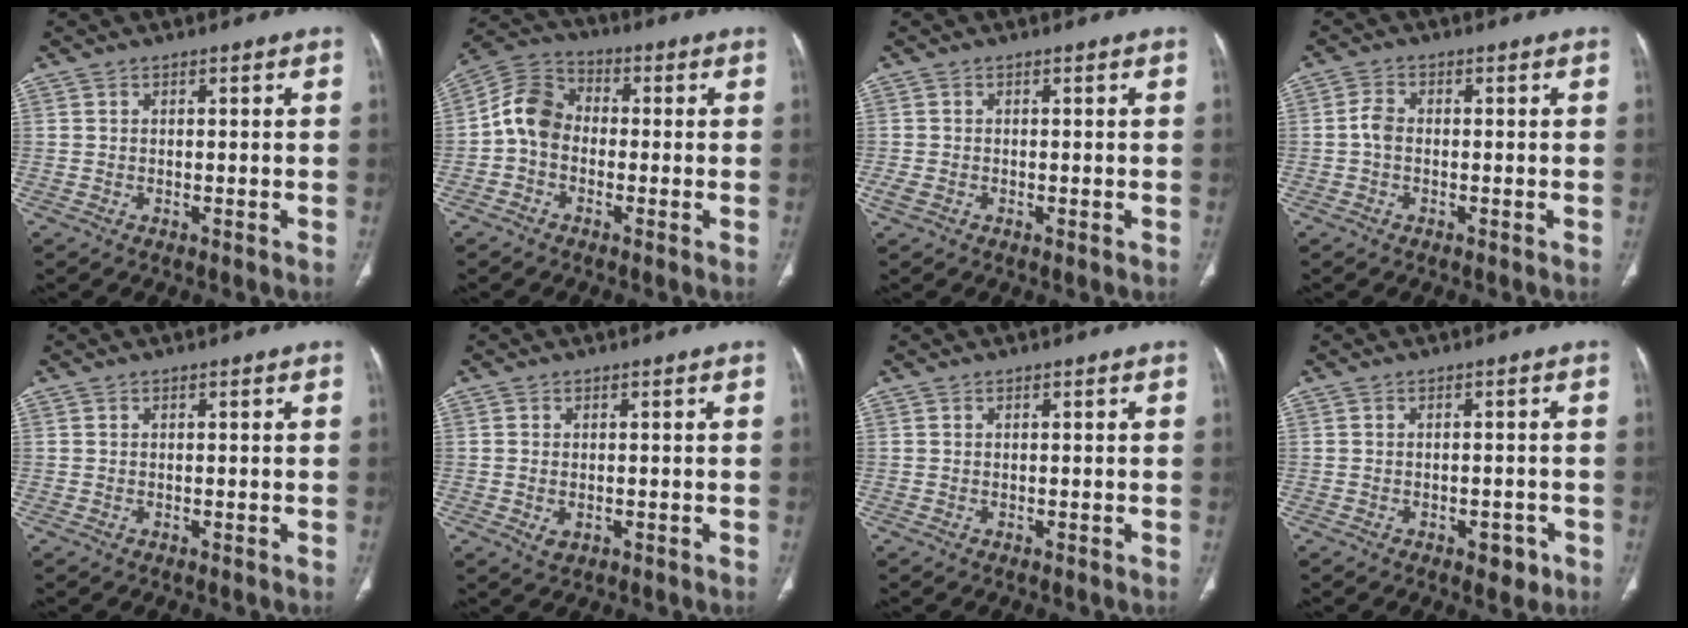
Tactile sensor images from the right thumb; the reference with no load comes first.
{"total": 8.3, "force": [-1.2, 6.5, 5.1], "torque": [-0.086, 0.029, -0.039]}
{"total": 2.0, "force": [-0.6, 1.2, 1.5], "torque": [-0.039, 0.002, -0.009]}
{"total": 2.6, "force": [-0.4, 1.7, 1.9], "torque": [-0.036, 0.006, -0.015]}
{"total": 0.0}
{"total": 2.1, "force": [-0.4, 1.4, 1.4], "torque": [-0.028, 0.000, -0.001]}
{"total": 0.0}
{"total": 3.3, "force": [-1.6, 1.9, 2.1], "torque": [-0.014, 0.008, -0.015]}